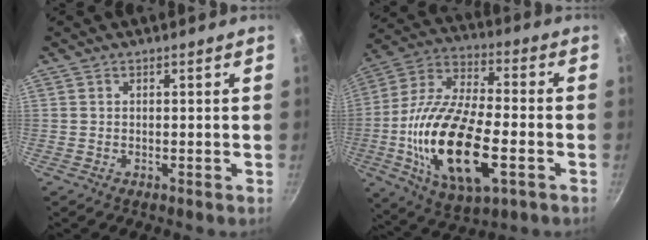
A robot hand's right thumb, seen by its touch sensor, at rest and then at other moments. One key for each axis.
{"total": 23.3, "fx": -5.4, "fy": 10.5, "fz": 20.1, "tx": -0.385, "ty": 0.017, "tz": -0.103}